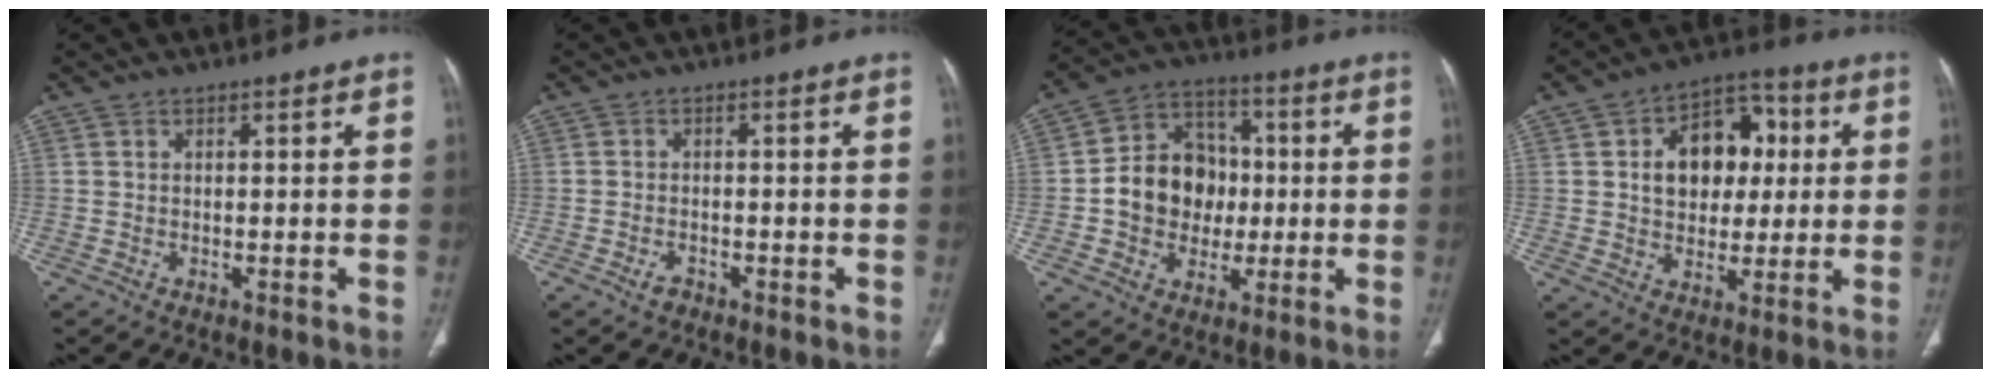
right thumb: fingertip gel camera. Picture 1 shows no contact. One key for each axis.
{"total": 1.7, "fx": -1.1, "fy": 1.0, "fz": 0.8, "tx": -0.020, "ty": 0.007, "tz": -0.019}
{"total": 13.8, "fx": -0.7, "fy": 11.6, "fz": 7.4, "tx": -0.079, "ty": 0.030, "tz": -0.012}
{"total": 13.5, "fx": 2.4, "fy": 9.8, "fz": 8.9, "tx": -0.091, "ty": 0.016, "tz": 0.033}